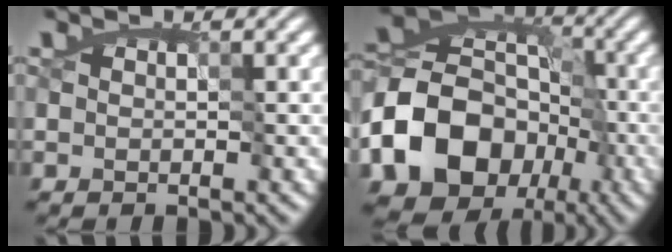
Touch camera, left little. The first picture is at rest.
{"total": 14.3, "force": [-6.4, 10.8, 6.9], "torque": [-0.133, -0.007, -0.112]}